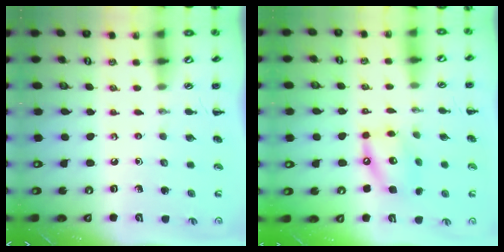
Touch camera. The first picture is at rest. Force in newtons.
{"total": 11.8, "press": 11.7, "slide": 2.0}